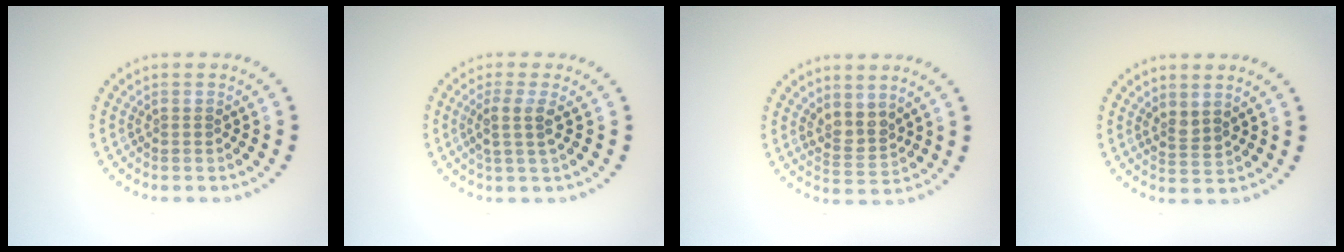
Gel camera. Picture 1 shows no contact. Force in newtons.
{"total": 2.3, "press": 1.8, "slide": 1.3}
{"total": 2.3, "press": 1.8, "slide": 1.4}
{"total": 1.6, "press": 1.3, "slide": 1.0}